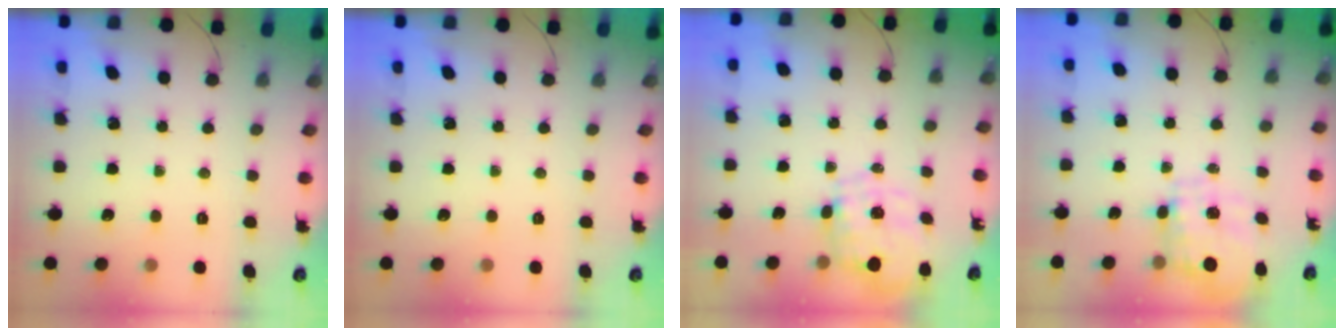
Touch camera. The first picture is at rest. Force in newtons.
{"total": 0.0}
{"total": 2.8, "press": 2.6, "slide": 1.0}
{"total": 3.4, "press": 3.2, "slide": 1.1}